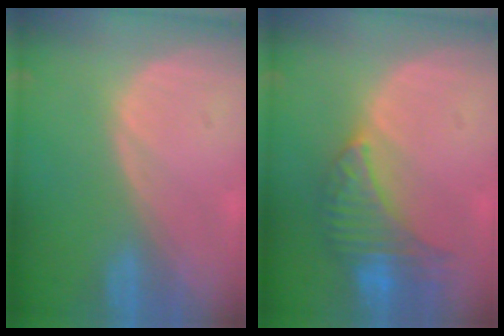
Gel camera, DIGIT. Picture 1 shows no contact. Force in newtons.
{"total": 7.4, "press": 7.1, "slide": 2.1}